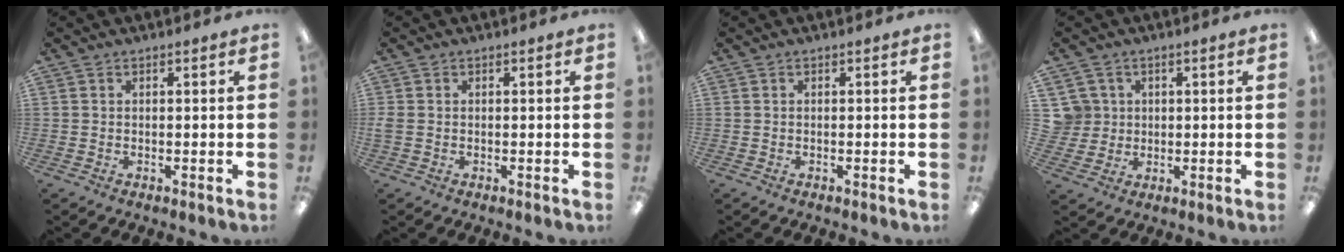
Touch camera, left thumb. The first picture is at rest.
{"total": 1.1, "force": [0.0, 0.7, 0.8], "torque": [-0.018, 0.003, 0.000]}
{"total": 0.0}
{"total": 5.5, "force": [1.5, 5.2, 0.3], "torque": [-0.018, 0.008, 0.032]}